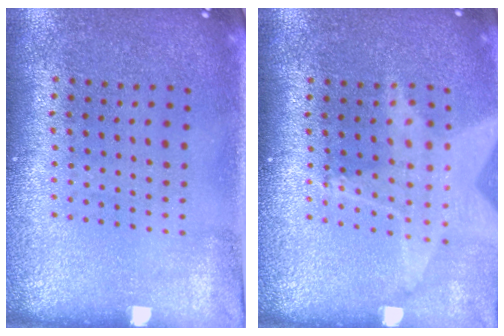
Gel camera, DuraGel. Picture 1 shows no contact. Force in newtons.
{"total": 1.8, "press": 1.5, "slide": 1.1}